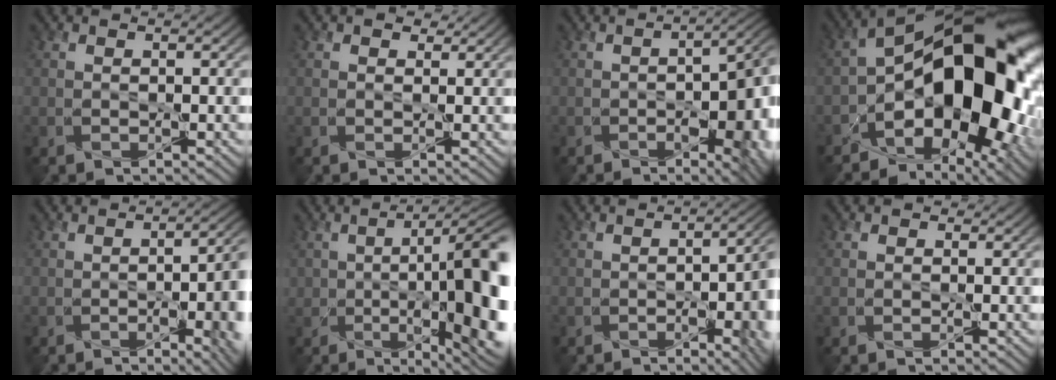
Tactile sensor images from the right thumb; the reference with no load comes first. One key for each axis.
{"total": 1.6, "fx": 1.0, "fy": 1.0, "fz": 0.8, "tx": -0.014, "ty": -0.001, "tz": 0.015}
{"total": 10.6, "fx": -3.4, "fy": 4.5, "fz": 8.9, "tx": -0.112, "ty": -0.026, "tz": -0.035}
{"total": 19.0, "fx": -4.2, "fy": 10.5, "fz": 15.3, "tx": -0.204, "ty": -0.004, "tz": -0.064}
{"total": 8.3, "fx": -2.6, "fy": 2.6, "fz": 7.5, "tx": -0.086, "ty": -0.018, "tz": -0.027}
{"total": 14.9, "fx": -2.5, "fy": 5.3, "fz": 13.8, "tx": -0.166, "ty": -0.009, "tz": -0.043}
{"total": 7.1, "fx": -2.5, "fy": 2.3, "fz": 6.2, "tx": -0.073, "ty": -0.016, "tz": -0.029}
{"total": 0.6, "fx": 0.2, "fy": 0.5, "fz": 0.2, "tx": -0.003, "ty": 0.000, "tz": 0.002}